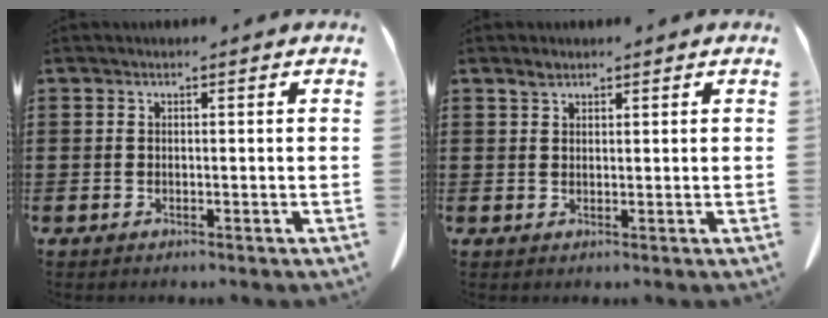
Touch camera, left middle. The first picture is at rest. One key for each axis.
{"total": 1.3, "fx": 1.1, "fy": 0.6, "fz": 0.4, "tx": -0.011, "ty": 0.002, "tz": 0.021}